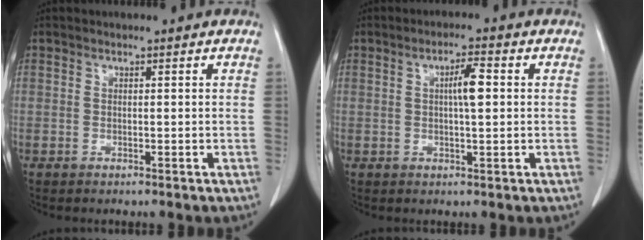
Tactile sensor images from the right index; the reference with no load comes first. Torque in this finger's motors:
{"motor_torque": [0.11, 0.06, 0.11, 0.04]}